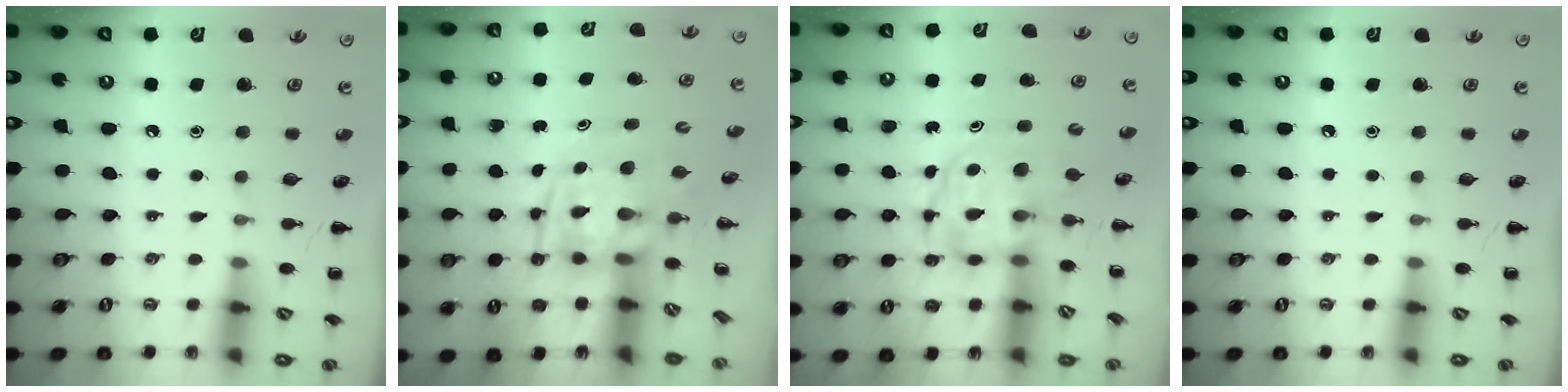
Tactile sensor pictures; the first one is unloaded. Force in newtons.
{"total": 3.5, "press": 3.4, "slide": 0.9}
{"total": 3.8, "press": 3.8, "slide": 0.3}
{"total": 0.0}